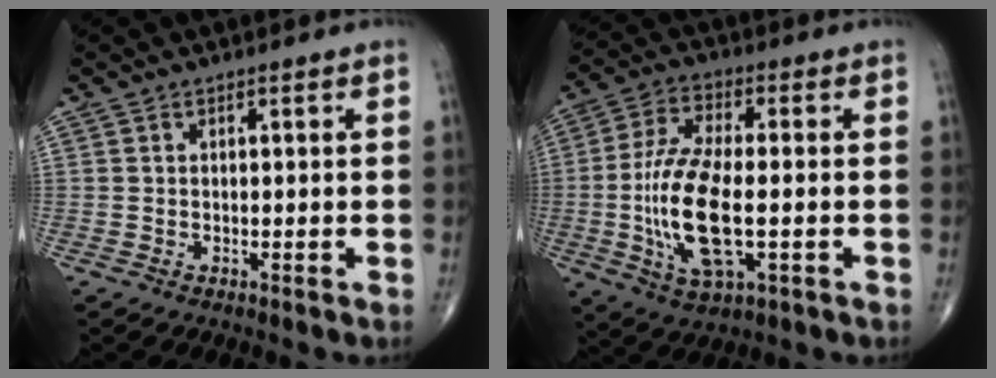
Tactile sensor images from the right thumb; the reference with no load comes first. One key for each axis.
{"total": 15.7, "fx": -2.3, "fy": 6.1, "fz": 14.2, "tx": -0.293, "ty": 0.004, "tz": -0.041}